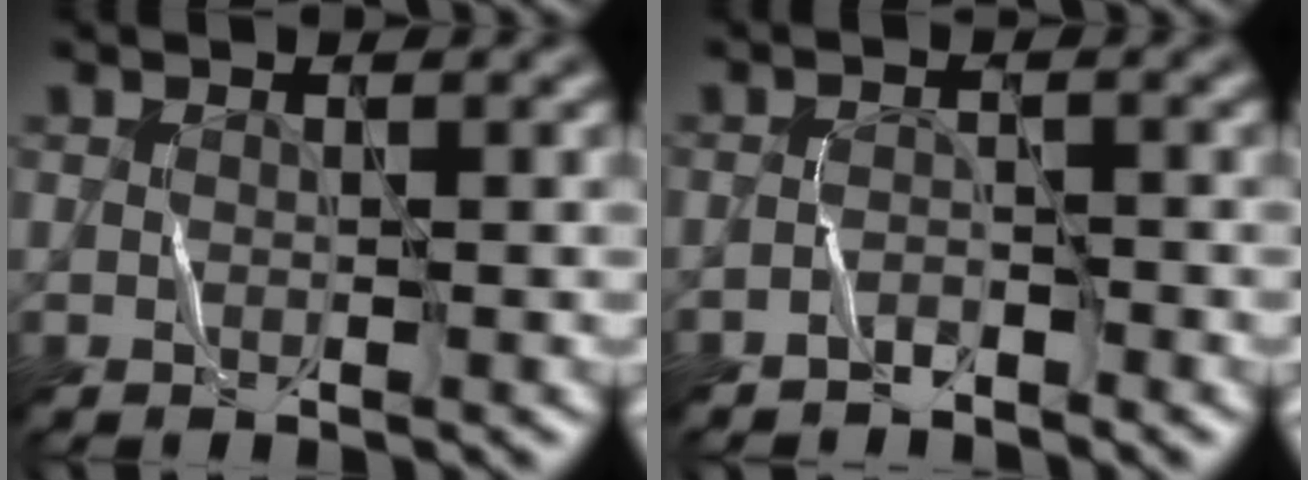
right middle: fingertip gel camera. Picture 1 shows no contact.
{"total": 1.6, "force": [-1.5, 0.2, 0.0], "torque": [-0.001, 0.008, -0.031]}